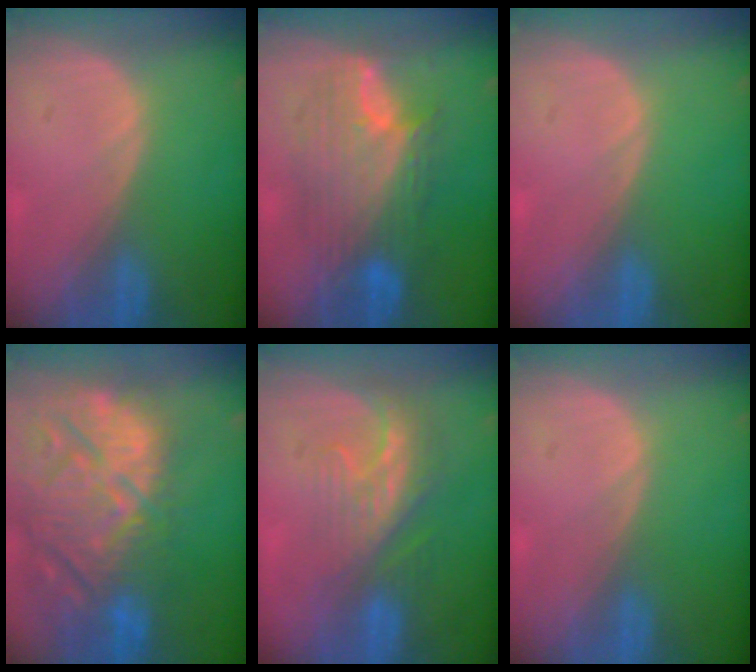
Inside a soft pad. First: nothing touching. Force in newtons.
{"total": 9.8, "press": 9.8, "slide": 0.6}
{"total": 0.0}
{"total": 15.3, "press": 13.0, "slide": 8.1}
{"total": 8.7, "press": 7.4, "slide": 4.6}
{"total": 0.0}